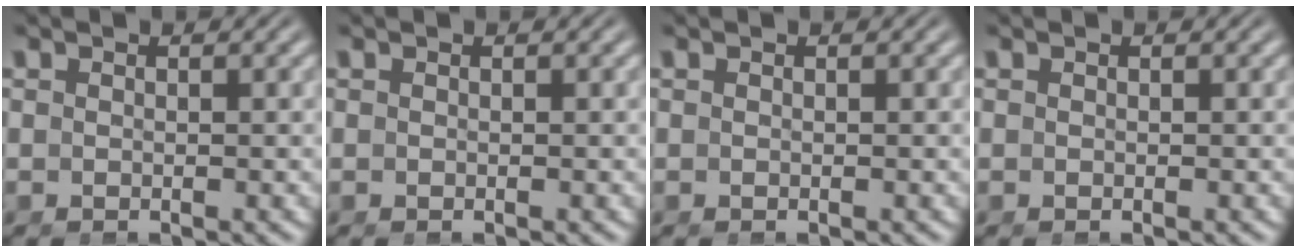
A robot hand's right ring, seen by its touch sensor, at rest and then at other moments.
{"total": 0.0}
{"total": 0.0}
{"total": 0.0}